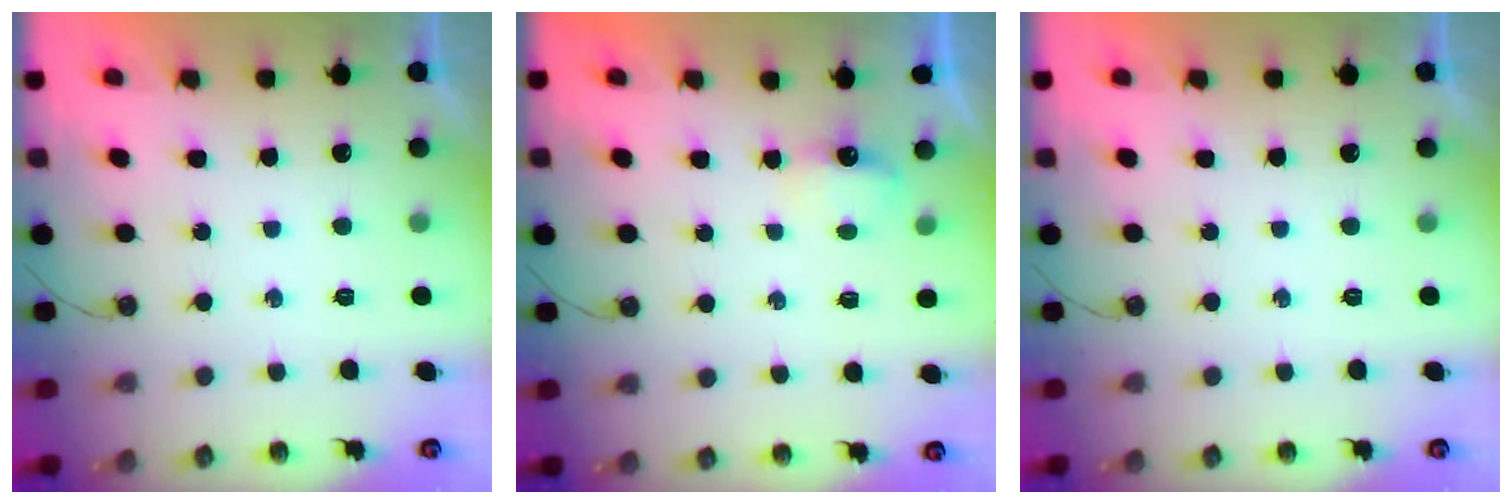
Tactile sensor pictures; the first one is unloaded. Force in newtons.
{"total": 4.0, "press": 3.9, "slide": 0.6}
{"total": 0.0}